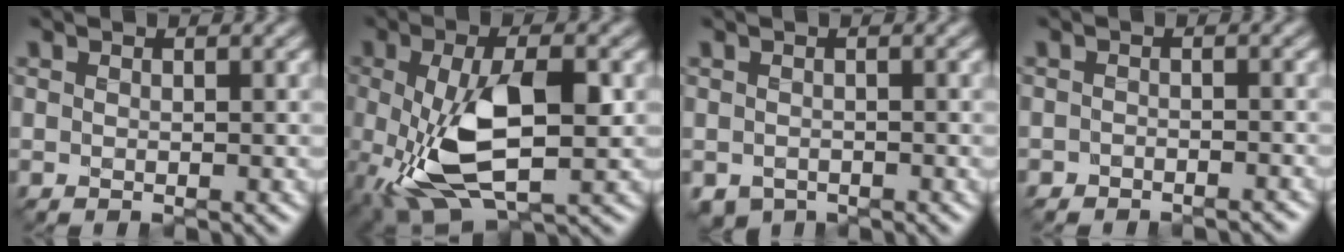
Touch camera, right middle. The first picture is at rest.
{"total": 9.0, "force": [-1.6, 4.2, 7.8], "torque": [-0.168, -0.019, -0.020]}
{"total": 1.0, "force": [-0.6, 0.7, 0.3], "torque": [-0.005, -0.002, -0.013]}
{"total": 0.9, "force": [-0.9, 0.2, -0.1], "torque": [0.004, -0.001, -0.018]}